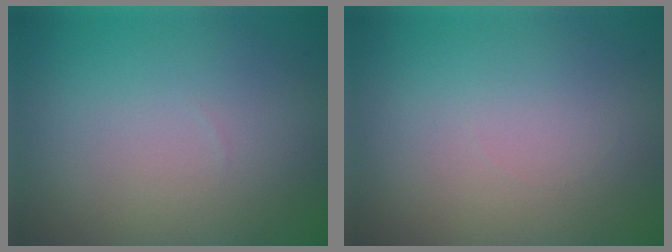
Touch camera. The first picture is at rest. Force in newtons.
{"total": 0.0}